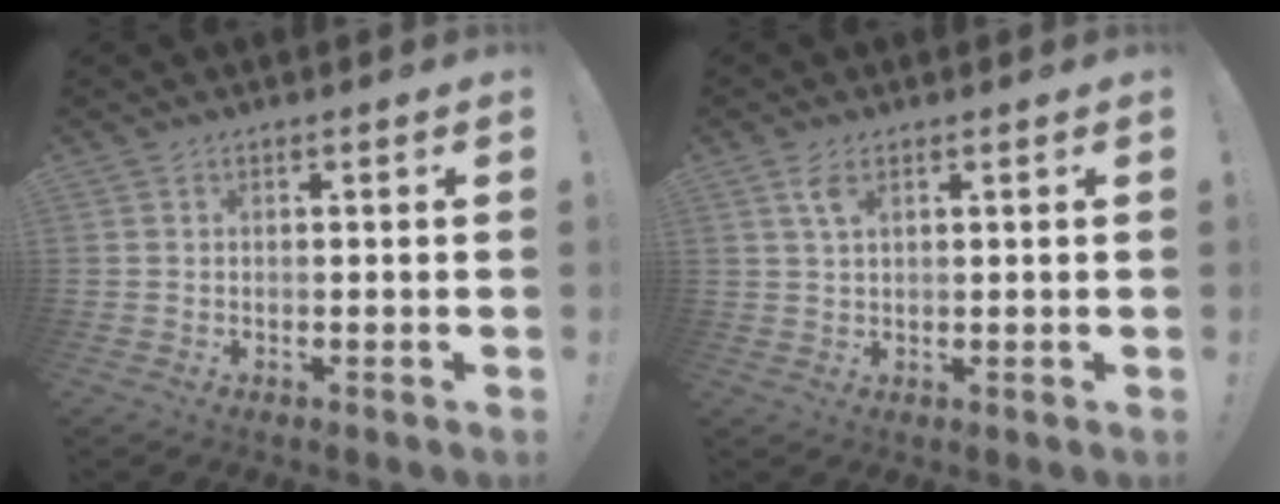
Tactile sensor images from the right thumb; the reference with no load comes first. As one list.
[{"total": 4.0, "force": [2.0, 1.6, 3.1], "torque": [-0.053, -0.006, 0.035]}]